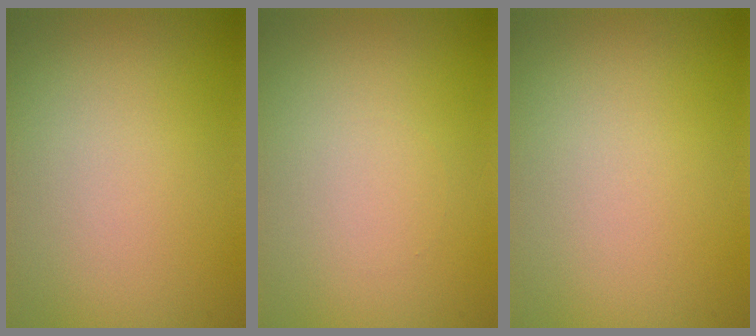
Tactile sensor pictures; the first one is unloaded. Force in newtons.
{"total": 0.0}
{"total": 0.0}